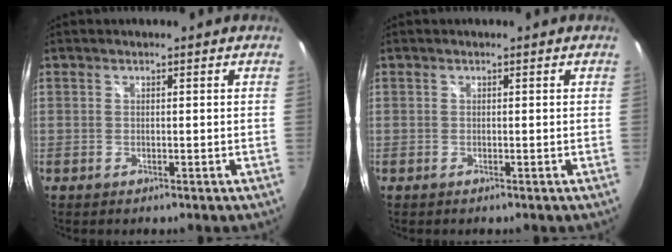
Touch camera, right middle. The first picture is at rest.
{"total": 0.0}